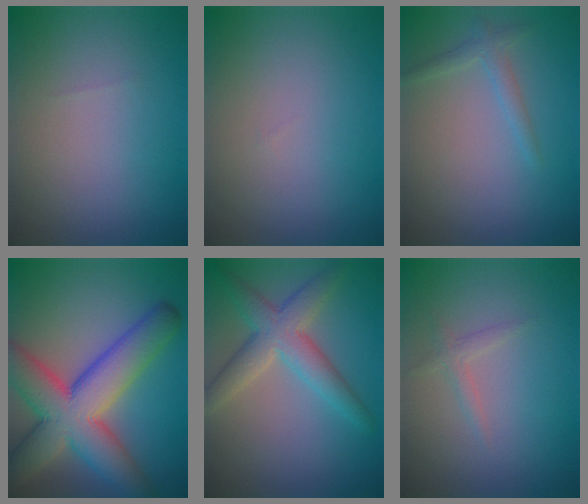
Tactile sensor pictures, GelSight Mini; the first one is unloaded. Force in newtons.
{"total": 0.0}
{"total": 1.5, "press": 1.5, "slide": 0.1}
{"total": 11.2, "press": 11.1, "slide": 0.4}
{"total": 5.0, "press": 5.0, "slide": 0.2}
{"total": 1.2, "press": 1.2, "slide": 0.1}